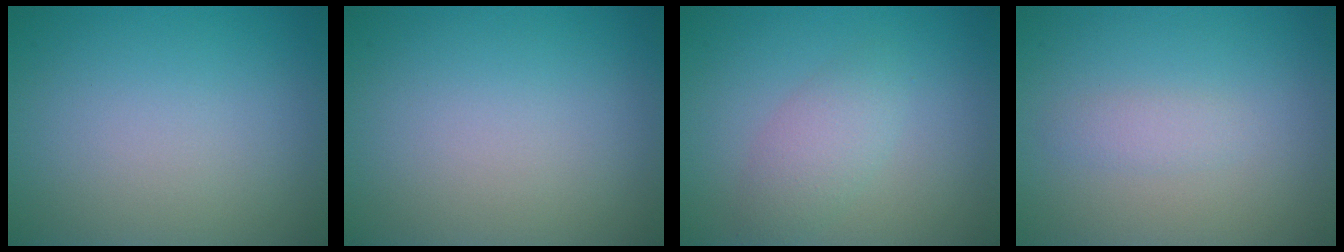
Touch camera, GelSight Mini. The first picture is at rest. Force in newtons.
{"total": 0.0}
{"total": 2.4, "press": 2.4, "slide": 0.1}
{"total": 1.1, "press": 1.1, "slide": 0.1}